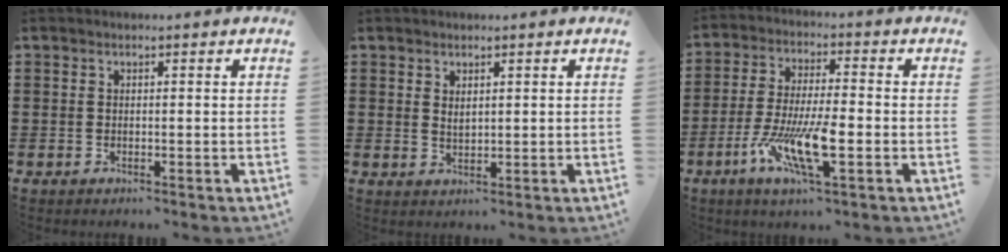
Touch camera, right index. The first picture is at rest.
{"total": 1.4, "force": [1.0, 0.6, 0.8], "torque": [-0.017, 0.003, 0.017]}
{"total": 10.5, "force": [-4.1, 2.2, 9.4], "torque": [-0.194, -0.011, -0.078]}